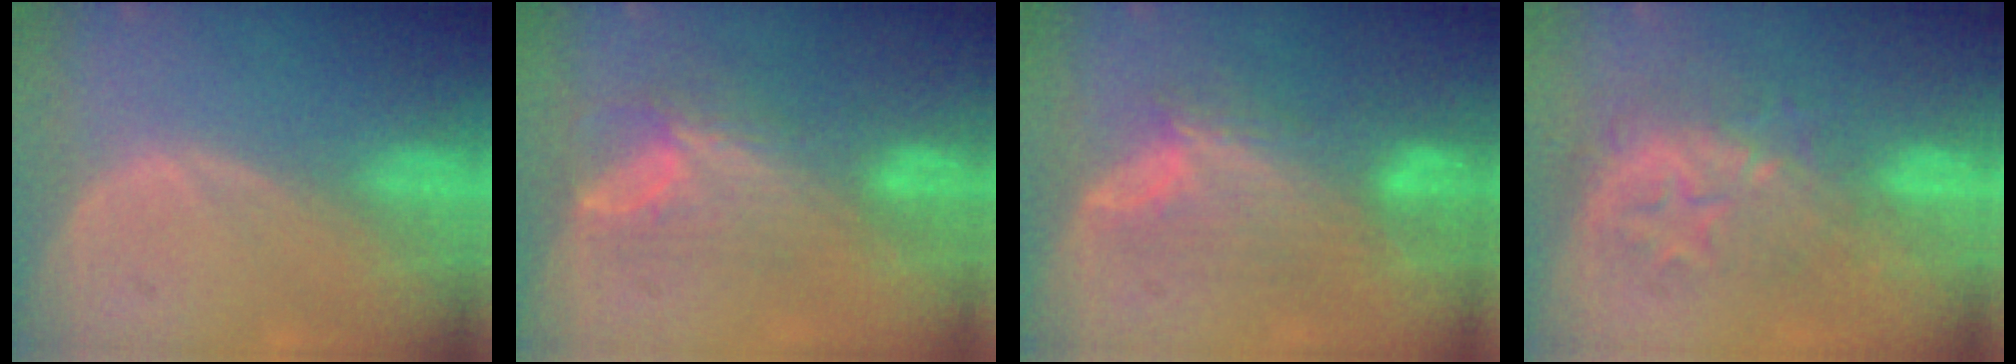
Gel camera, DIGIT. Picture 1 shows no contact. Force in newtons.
{"total": 7.9, "press": 6.6, "slide": 4.4}
{"total": 7.8, "press": 7.4, "slide": 2.4}
{"total": 9.2, "press": 8.1, "slide": 4.5}